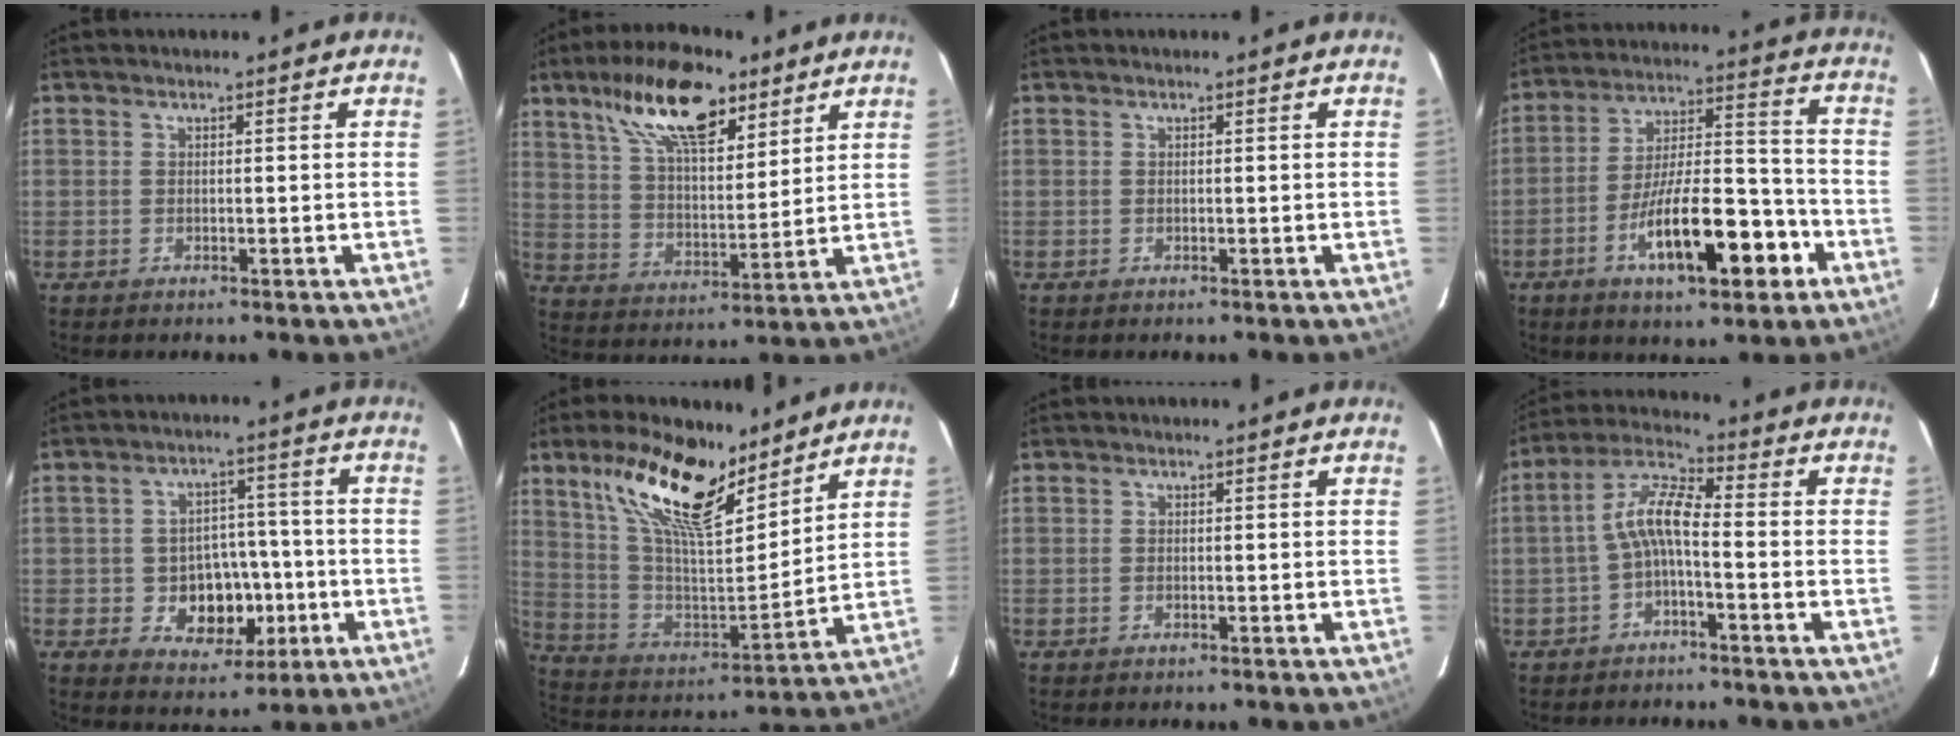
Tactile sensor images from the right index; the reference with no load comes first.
{"total": 17.0, "force": [10.5, 6.9, 11.4], "torque": [-0.203, 0.022, 0.187]}
{"total": 0.0}
{"total": 16.5, "force": [-7.6, 5.2, 13.7], "torque": [-0.233, 0.007, -0.117]}
{"total": 9.5, "force": [-2.6, 7.7, 4.9], "torque": [-0.093, 0.016, -0.022]}
{"total": 20.1, "force": [13.2, 7.3, 13.2], "torque": [-0.253, 0.006, 0.248]}
{"total": 0.0}
{"total": 6.6, "force": [-2.0, 1.3, 6.2], "torque": [-0.143, 0.020, -0.040]}